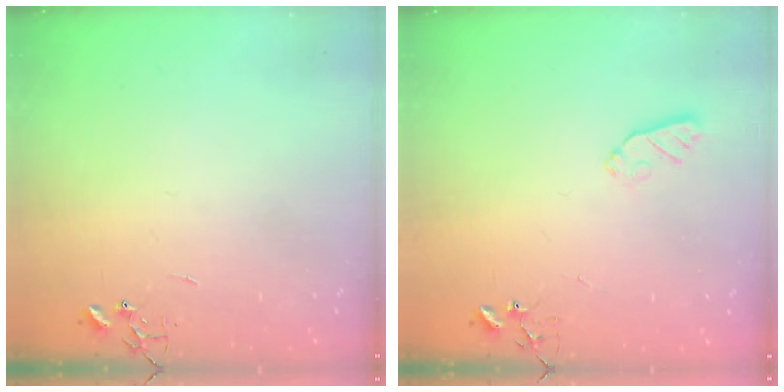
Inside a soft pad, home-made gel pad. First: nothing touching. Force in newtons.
{"total": 5.5, "press": 5.4, "slide": 1.1}